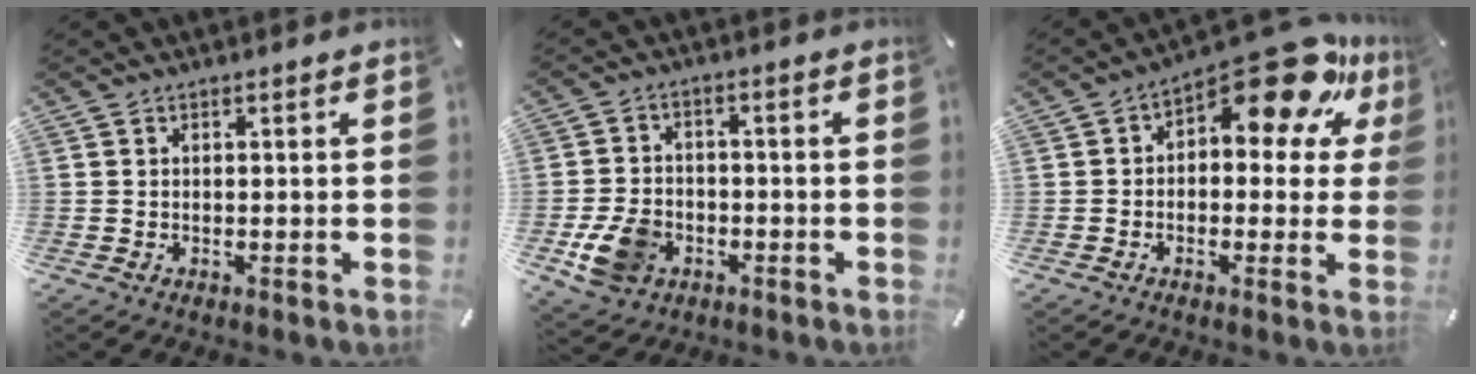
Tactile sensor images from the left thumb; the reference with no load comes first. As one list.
[{"total": 9.5, "force": [-3.3, 7.3, 5.2], "torque": [-0.111, 0.012, -0.058]}, {"total": 17.6, "force": [10.1, 7.7, 12.2], "torque": [-0.170, -0.074, 0.171]}]